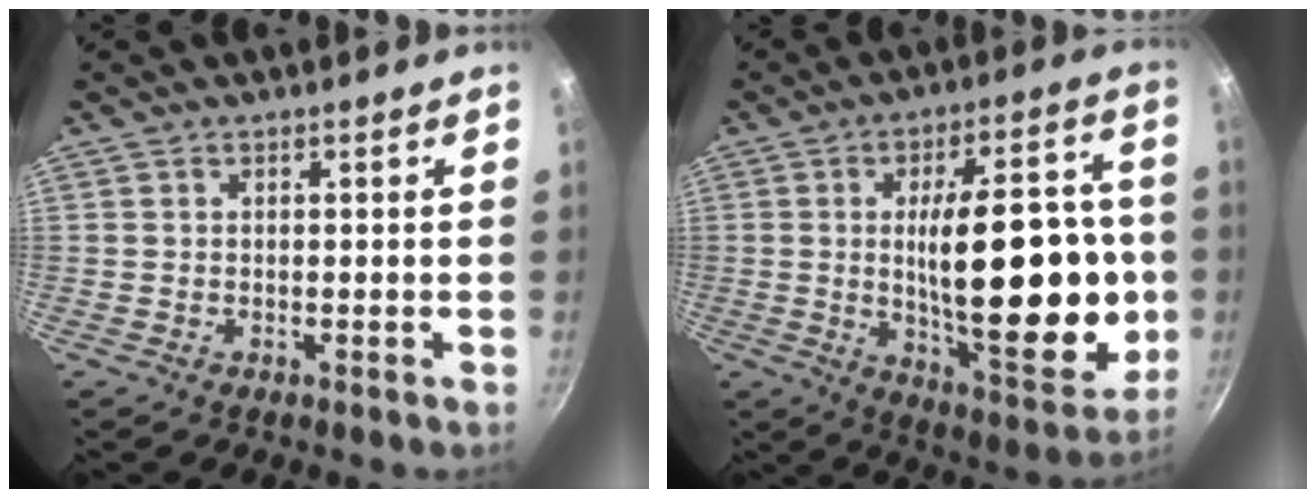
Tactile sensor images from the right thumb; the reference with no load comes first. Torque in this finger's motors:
{"motor_torque": [-1.03, 2.12, 2.27, 0.50, 0.24]}